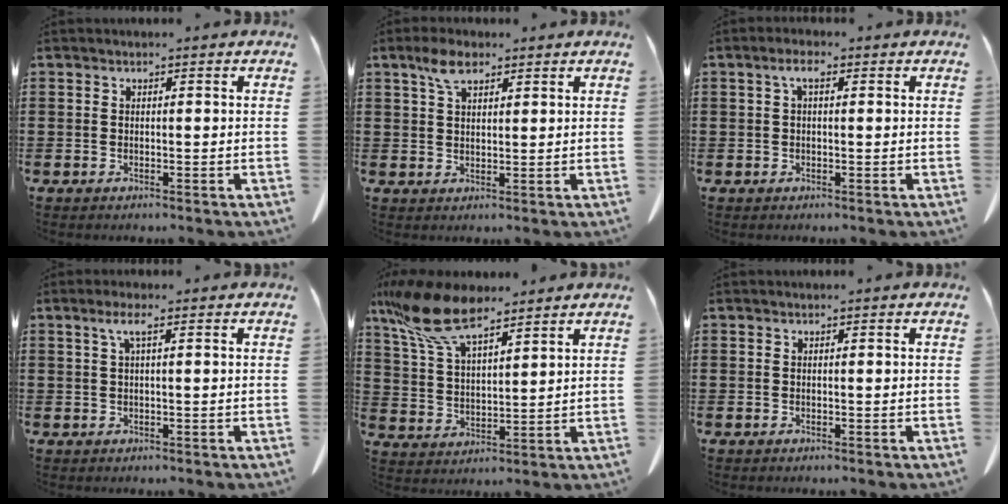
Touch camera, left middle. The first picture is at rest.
{"total": 4.3, "force": [2.7, 1.8, 2.8], "torque": [-0.063, 0.005, 0.049]}
{"total": 2.6, "force": [0.6, 1.0, 2.4], "torque": [-0.050, 0.005, 0.009]}
{"total": 2.3, "force": [0.7, 0.3, 2.2], "torque": [-0.045, 0.003, 0.012]}
{"total": 11.6, "force": [8.3, 3.8, 7.1], "torque": [-0.172, -0.019, 0.152]}
{"total": 0.0}